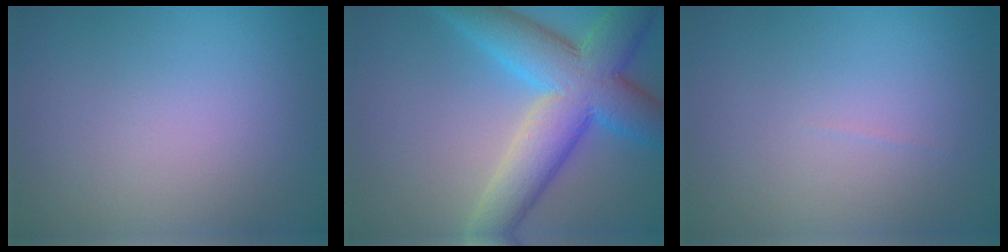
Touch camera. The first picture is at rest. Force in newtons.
{"total": 10.2, "press": 10.2, "slide": 0.5}
{"total": 0.0}